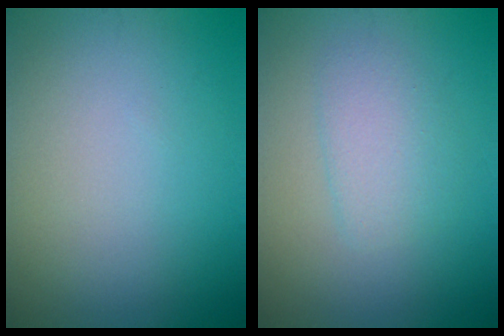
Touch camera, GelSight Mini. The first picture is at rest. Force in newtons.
{"total": 2.4, "press": 2.4, "slide": 0.1}